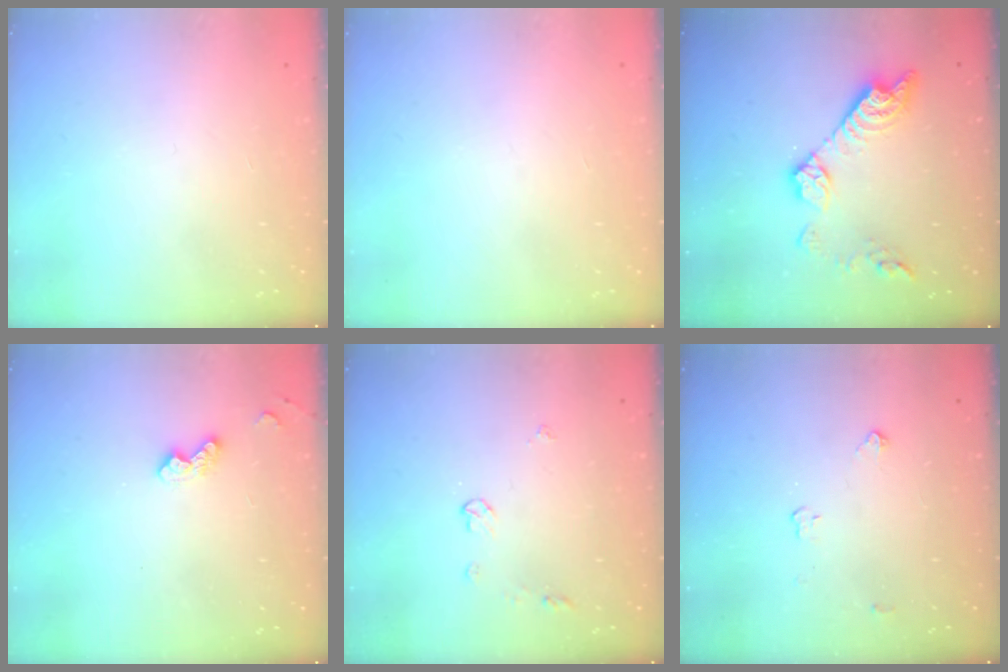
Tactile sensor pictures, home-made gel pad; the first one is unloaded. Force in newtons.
{"total": 0.0}
{"total": 13.6, "press": 13.5, "slide": 0.8}
{"total": 5.9, "press": 5.8, "slide": 0.9}
{"total": 3.6, "press": 3.6, "slide": 0.6}
{"total": 2.8, "press": 2.8, "slide": 0.4}